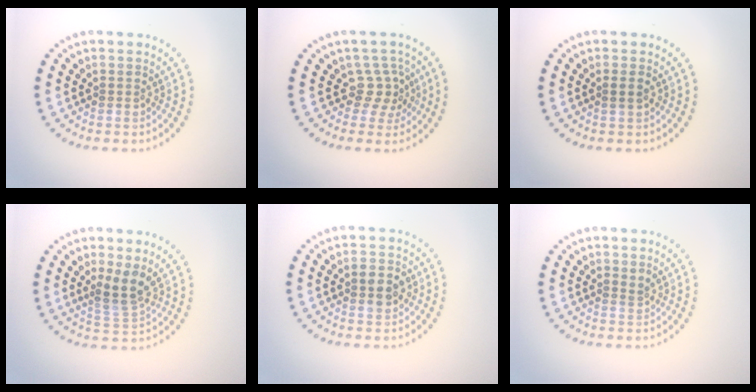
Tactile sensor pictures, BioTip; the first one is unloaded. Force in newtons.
{"total": 2.3, "press": 1.6, "slide": 1.7}
{"total": 0.9, "press": 0.8, "slide": 0.4}
{"total": 3.0, "press": 2.8, "slide": 1.1}
{"total": 2.8, "press": 2.7, "slide": 0.2}
{"total": 0.6, "press": 0.2, "slide": 0.6}